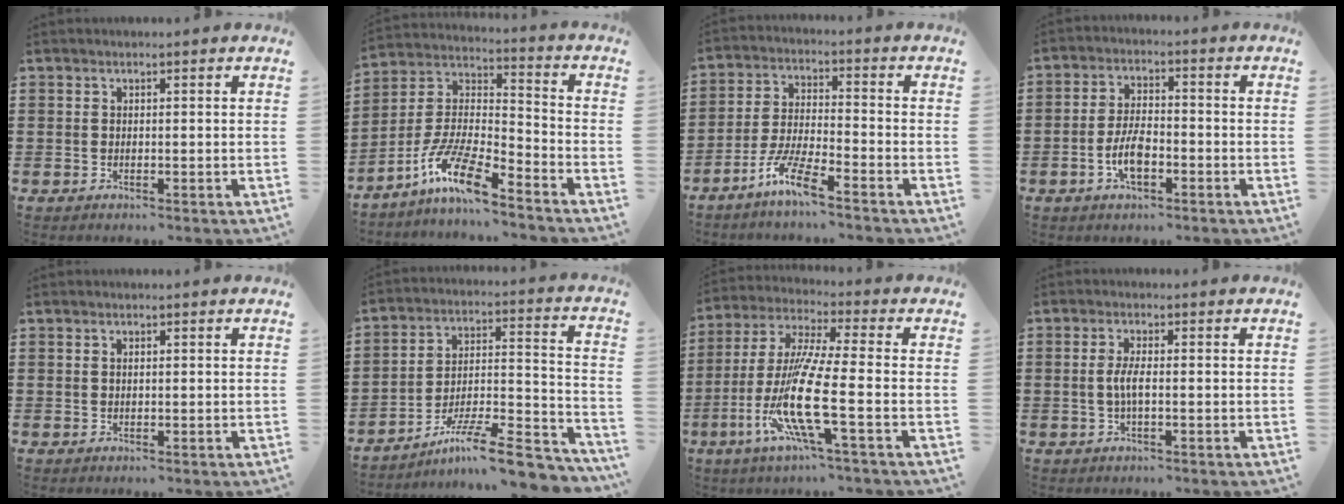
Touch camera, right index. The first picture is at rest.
{"total": 10.8, "force": [-7.8, 1.8, 7.2], "torque": [-0.170, -0.006, -0.160]}
{"total": 7.0, "force": [-5.4, 0.4, 4.5], "torque": [-0.114, -0.012, -0.110]}
{"total": 6.0, "force": [-2.2, 2.7, 4.8], "torque": [-0.108, 0.003, -0.046]}
{"total": 0.5, "force": [0.2, 0.3, 0.4], "torque": [-0.010, 0.000, 0.004]}
{"total": 11.2, "force": [-8.7, 1.2, 6.9], "torque": [-0.100, 0.021, -0.163]}
{"total": 13.1, "force": [-4.5, 2.1, 12.1], "torque": [-0.268, -0.012, -0.096]}
{"total": 3.1, "force": [-0.4, 0.7, 3.0], "torque": [-0.068, -0.004, -0.014]}